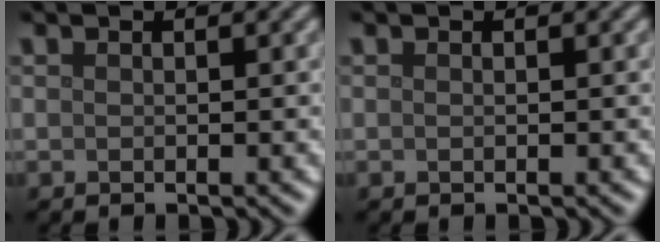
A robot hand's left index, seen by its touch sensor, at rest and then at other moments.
{"total": 0.0}